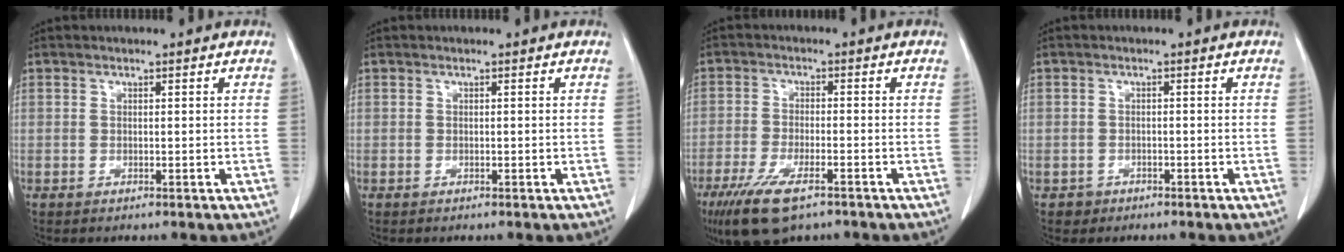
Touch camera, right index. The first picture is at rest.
{"total": 0.0}
{"total": 9.7, "force": [-6.3, 2.7, 6.8], "torque": [-0.130, -0.021, -0.107]}
{"total": 1.7, "force": [-0.9, 1.4, -0.2], "torque": [-0.001, 0.007, -0.017]}